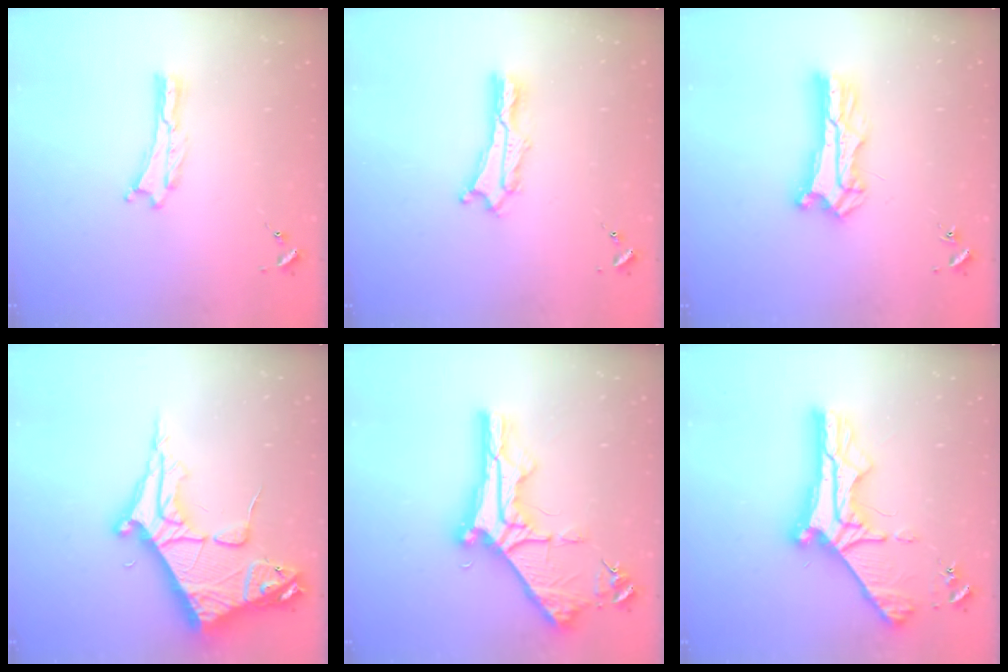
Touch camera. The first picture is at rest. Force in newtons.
{"total": 2.2, "press": 2.2, "slide": 0.3}
{"total": 7.4, "press": 7.4, "slide": 0.7}
{"total": 10.6, "press": 10.5, "slide": 1.3}
{"total": 10.3, "press": 10.2, "slide": 1.2}
{"total": 11.8, "press": 11.7, "slide": 1.2}